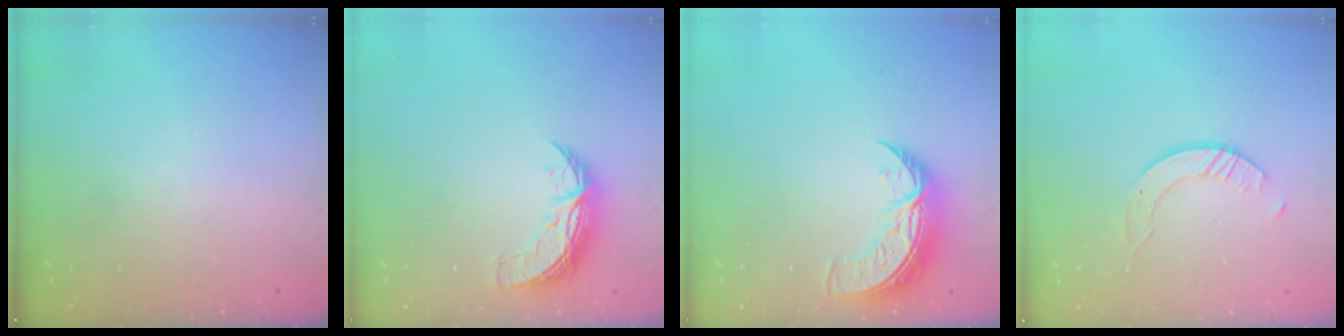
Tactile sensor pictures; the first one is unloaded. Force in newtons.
{"total": 7.5, "press": 7.5, "slide": 0.5}
{"total": 9.7, "press": 9.7, "slide": 0.8}
{"total": 2.5, "press": 2.5, "slide": 0.3}